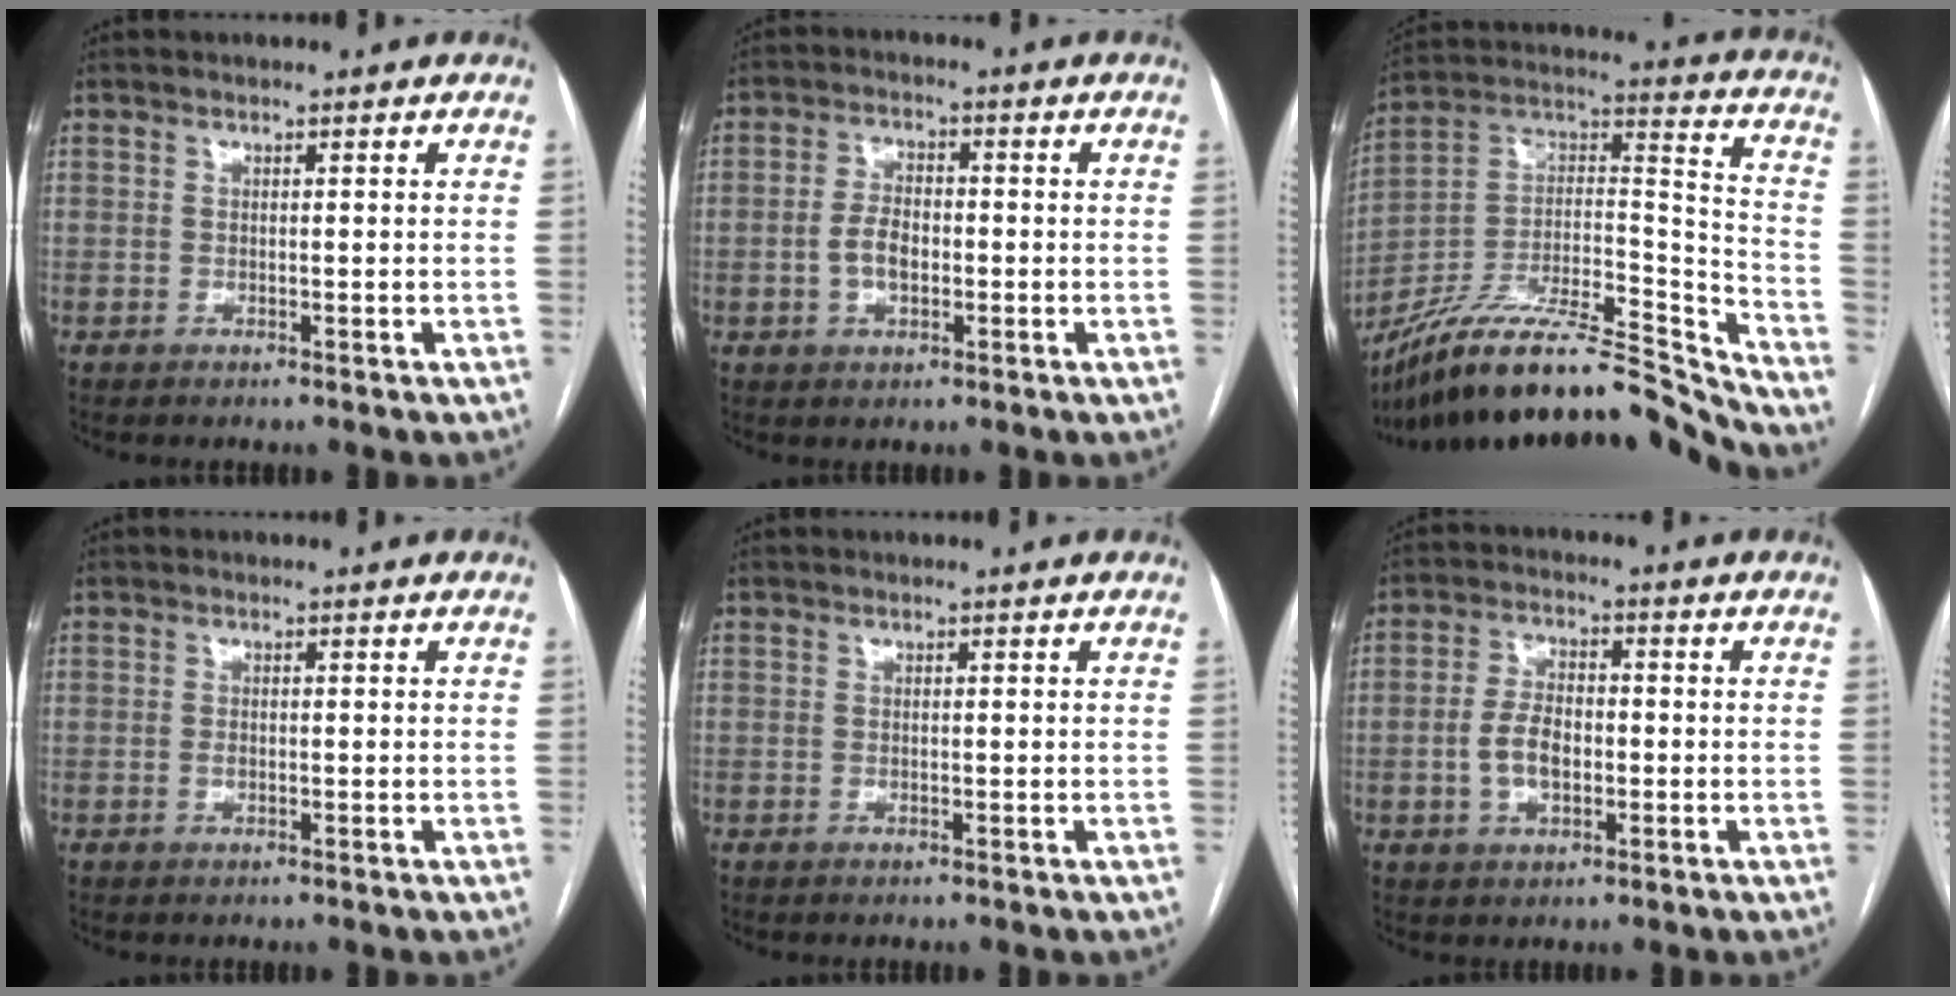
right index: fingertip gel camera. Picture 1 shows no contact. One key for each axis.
{"total": 4.7, "fx": -1.0, "fy": 2.7, "fz": 3.7, "tx": -0.077, "ty": 0.009, "tz": -0.018}
{"total": 25.8, "fx": -23.4, "fy": 2.8, "fz": 10.5, "tx": -0.156, "ty": 0.022, "tz": -0.385}
{"total": 0.7, "fx": -0.2, "fy": 0.4, "fz": 0.6, "tx": -0.011, "ty": 0.001, "tz": -0.003}
{"total": 0.0}
{"total": 6.0, "fx": -1.2, "fy": 3.4, "fz": 4.8, "tx": -0.101, "ty": 0.011, "tz": -0.021}